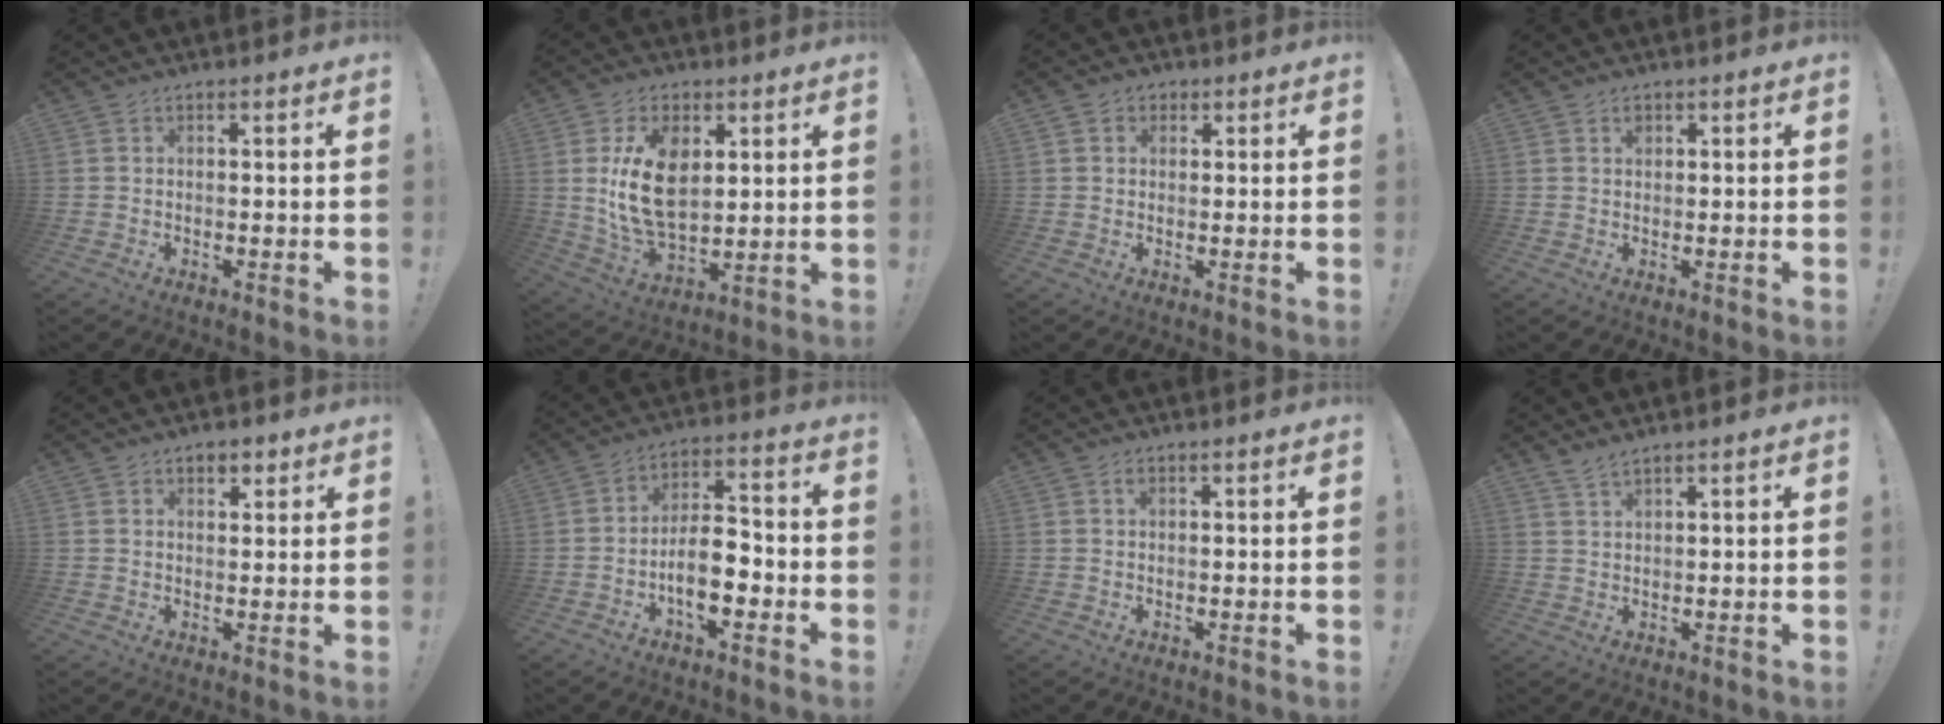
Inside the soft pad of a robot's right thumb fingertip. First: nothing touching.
{"total": 16.3, "force": [3.8, 10.4, 11.9], "torque": [-0.215, -0.008, 0.070]}
{"total": 2.8, "force": [1.0, 2.4, 0.9], "torque": [-0.009, 0.001, 0.018]}
{"total": 1.0, "force": [0.6, 0.7, 0.3], "torque": [0.016, -0.008, 0.006]}
{"total": 3.0, "force": [1.8, 2.1, 1.2], "torque": [-0.005, -0.006, 0.029]}
{"total": 10.8, "force": [-4.3, 4.7, 8.8], "torque": [-0.149, 0.015, -0.079]}
{"total": 0.7, "force": [0.3, 0.5, 0.5], "torque": [-0.009, 0.001, 0.006]}
{"total": 2.7, "force": [2.3, 0.4, 1.3], "torque": [-0.029, -0.010, 0.043]}